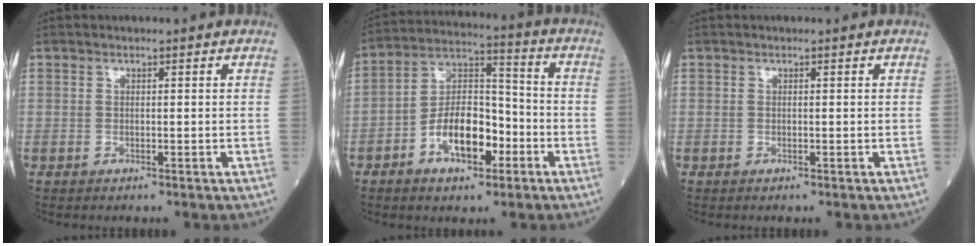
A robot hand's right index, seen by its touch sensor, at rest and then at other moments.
{"total": 11.0, "force": [-4.7, 5.2, 8.5], "torque": [-0.163, 0.021, -0.082]}
{"total": 0.0}